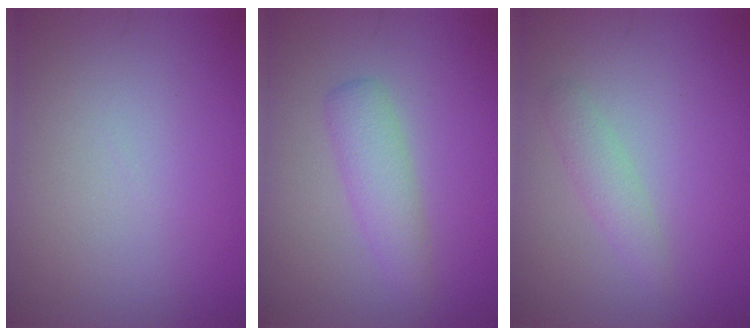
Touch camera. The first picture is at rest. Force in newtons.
{"total": 2.6, "press": 2.6, "slide": 0.0}
{"total": 1.6, "press": 1.6, "slide": 0.1}